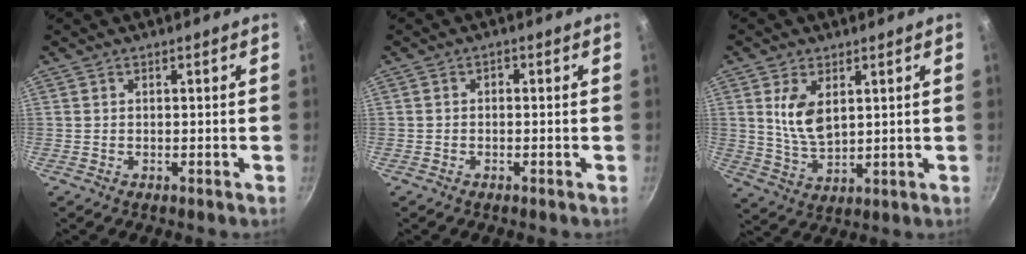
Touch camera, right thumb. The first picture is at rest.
{"total": 1.2, "force": [-0.6, 0.7, 0.7], "torque": [-0.016, 0.010, -0.011]}
{"total": 8.1, "force": [2.5, 4.5, 6.2], "torque": [-0.112, -0.023, 0.056]}